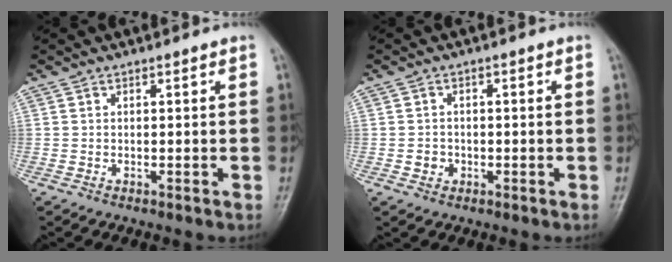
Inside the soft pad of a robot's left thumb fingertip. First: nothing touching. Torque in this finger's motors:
{"motor_torque": [-0.01, -0.02, 0.04, -0.01, 0.00]}